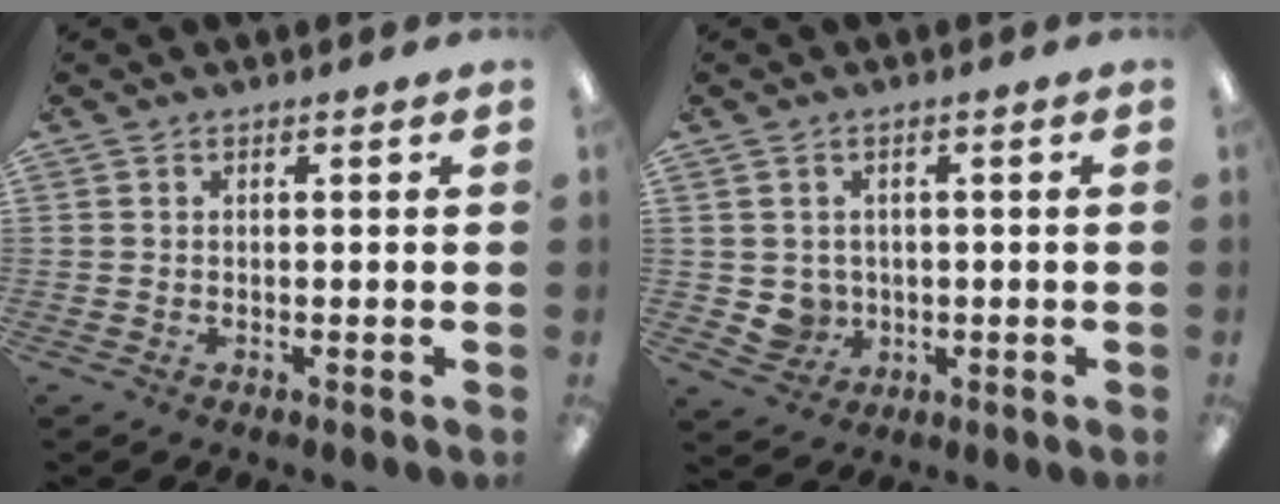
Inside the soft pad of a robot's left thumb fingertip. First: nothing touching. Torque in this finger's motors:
{"motor_torque": [-0.06, 0.08, -0.03, -0.04, 0.04]}